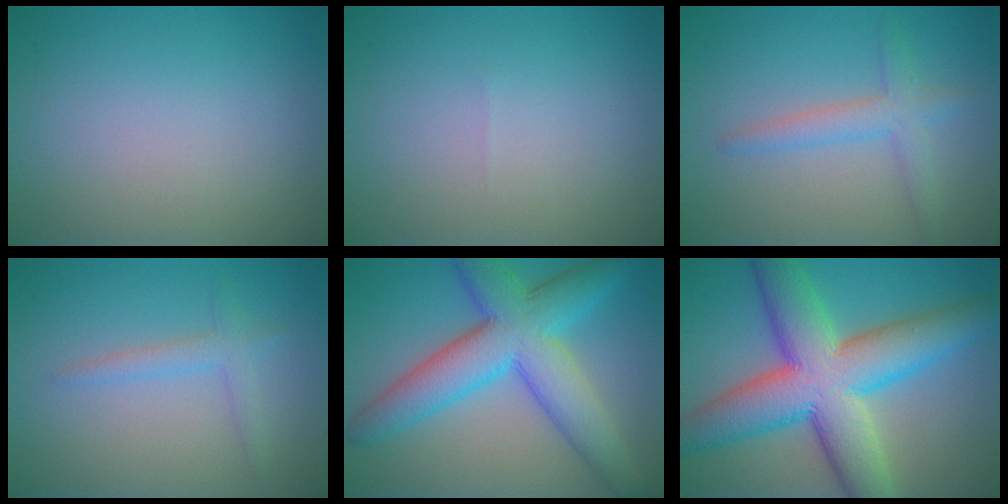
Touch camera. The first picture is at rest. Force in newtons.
{"total": 0.0}
{"total": 2.6, "press": 2.6, "slide": 0.1}
{"total": 1.8, "press": 1.8, "slide": 0.1}
{"total": 9.5, "press": 9.5, "slide": 0.1}
{"total": 12.1, "press": 12.1, "slide": 0.3}